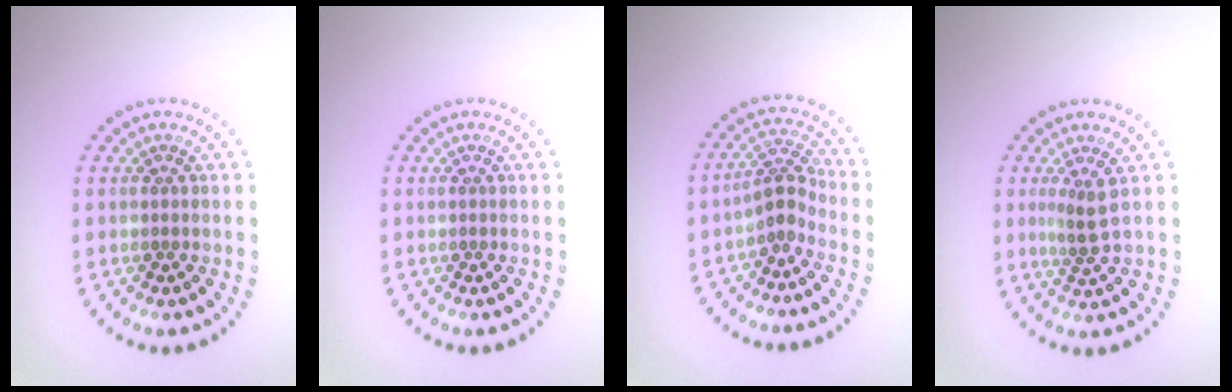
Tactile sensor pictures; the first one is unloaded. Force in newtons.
{"total": 0.0}
{"total": 2.3, "press": 1.8, "slide": 1.5}
{"total": 2.0, "press": 1.5, "slide": 1.3}